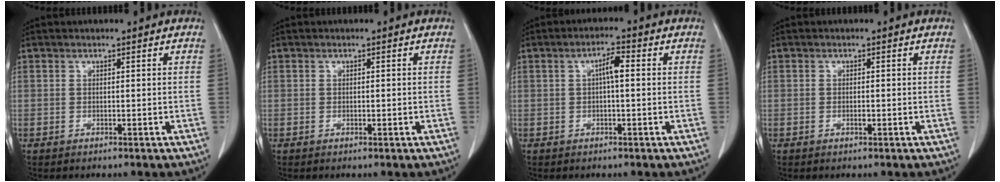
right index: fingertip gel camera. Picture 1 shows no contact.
{"total": 0.6, "force": [-0.1, 0.2, 0.5], "torque": [-0.010, -0.001, 0.001]}
{"total": 3.0, "force": [0.3, 0.6, 3.0], "torque": [-0.052, 0.006, 0.004]}
{"total": 0.8, "force": [-0.2, 0.3, 0.7], "torque": [-0.017, -0.001, -0.003]}